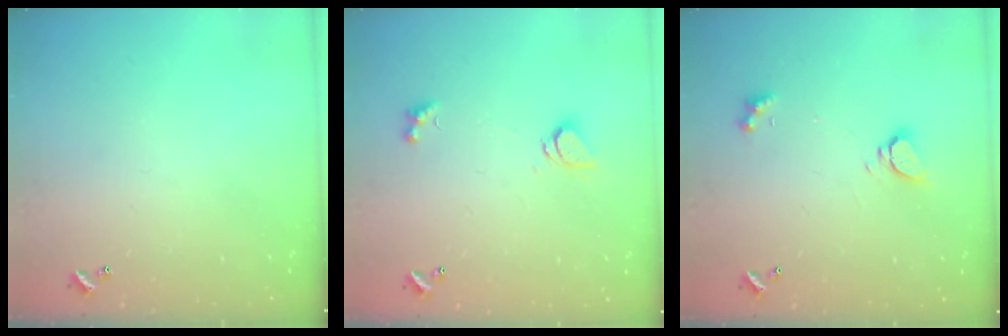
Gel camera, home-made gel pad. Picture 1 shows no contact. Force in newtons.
{"total": 1.6, "press": 1.6, "slide": 0.2}
{"total": 3.3, "press": 3.3, "slide": 0.4}